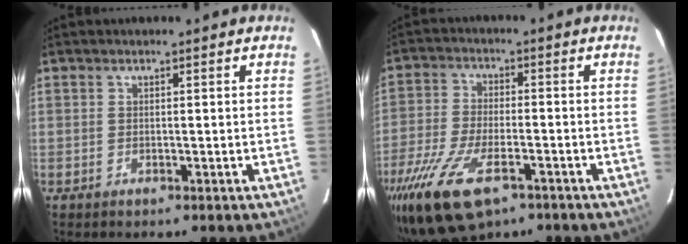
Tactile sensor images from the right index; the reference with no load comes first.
{"total": 14.8, "force": [-9.1, 6.2, 9.9], "torque": [-0.224, -0.039, -0.172]}